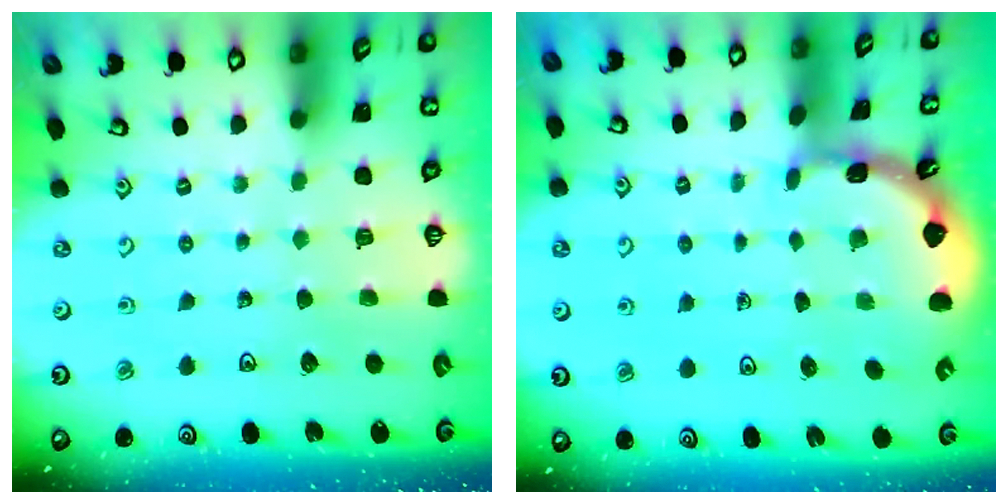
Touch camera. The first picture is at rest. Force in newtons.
{"total": 1.8, "press": 1.8, "slide": 0.1}